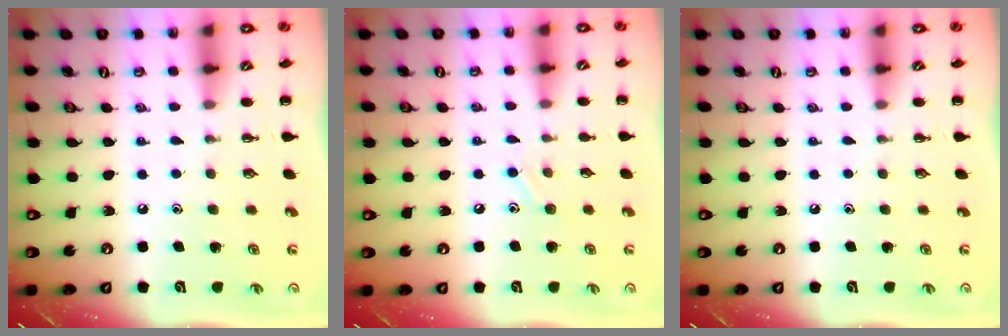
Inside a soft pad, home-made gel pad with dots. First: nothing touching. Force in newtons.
{"total": 6.2, "press": 6.0, "slide": 1.7}
{"total": 0.0}